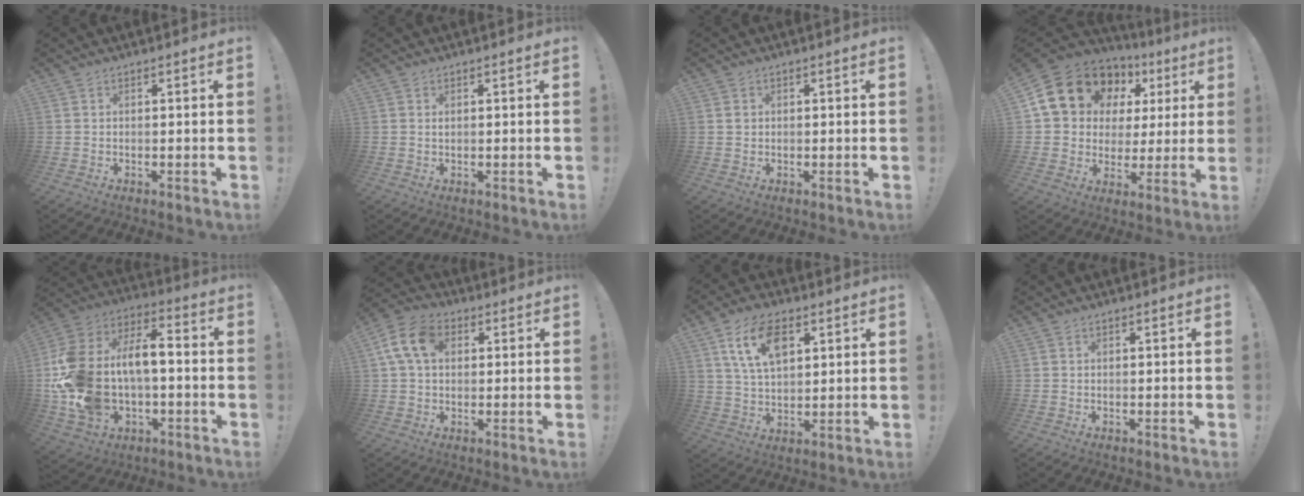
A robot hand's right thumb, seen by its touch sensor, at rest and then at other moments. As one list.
[{"total": 0.5, "force": [0.3, 0.3, 0.3], "torque": [-0.010, 0.004, 0.007]}, {"total": 1.0, "force": [0.3, 0.9, 0.2], "torque": [0.000, 0.002, 0.005]}, {"total": 16.7, "force": [9.1, 12.1, 7.1], "torque": [-0.120, -0.049, 0.190]}, {"total": 18.2, "force": [-1.0, 12.4, 13.4], "torque": [-0.268, 0.007, -0.006]}, {"total": 11.5, "force": [2.9, 7.8, 7.9], "torque": [-0.154, 0.014, 0.058]}, {"total": 12.9, "force": [5.8, 7.3, 8.9], "torque": [-0.165, -0.001, 0.107]}, {"total": 0.0}]